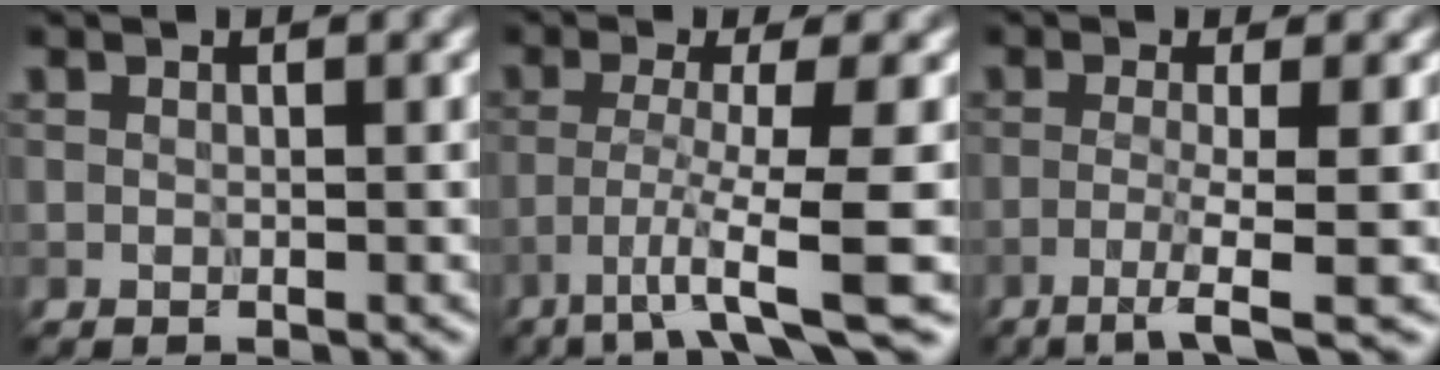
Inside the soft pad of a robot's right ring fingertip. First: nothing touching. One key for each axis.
{"total": 6.6, "fx": -3.2, "fy": 0.4, "fz": 5.8, "tx": -0.091, "ty": -0.001, "tz": -0.059}
{"total": 3.9, "fx": -1.7, "fy": 0.4, "fz": 3.5, "tx": -0.058, "ty": 0.001, "tz": -0.044}